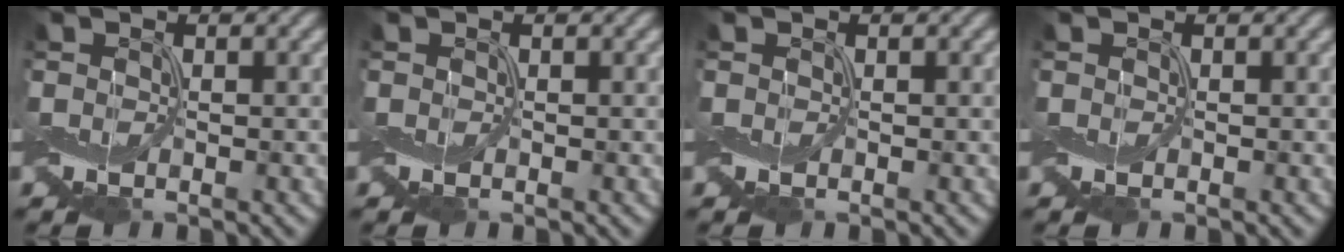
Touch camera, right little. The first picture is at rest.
{"total": 0.0}
{"total": 0.0}
{"total": 0.0}